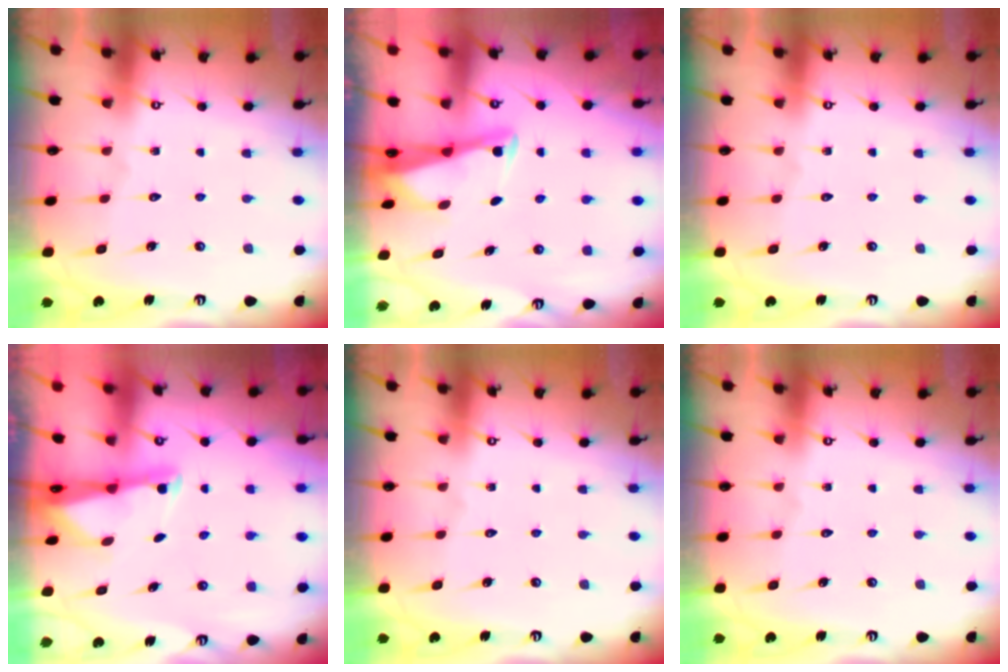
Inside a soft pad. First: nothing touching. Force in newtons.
{"total": 2.7, "press": 2.7, "slide": 0.3}
{"total": 0.0}
{"total": 1.8, "press": 1.8, "slide": 0.4}
{"total": 0.0}
{"total": 0.0}